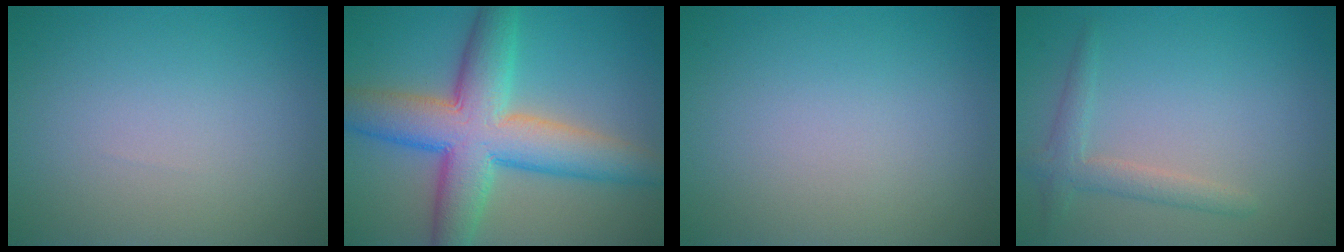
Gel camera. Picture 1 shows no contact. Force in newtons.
{"total": 10.1, "press": 10.1, "slide": 0.2}
{"total": 0.0}
{"total": 2.2, "press": 2.2, "slide": 0.1}